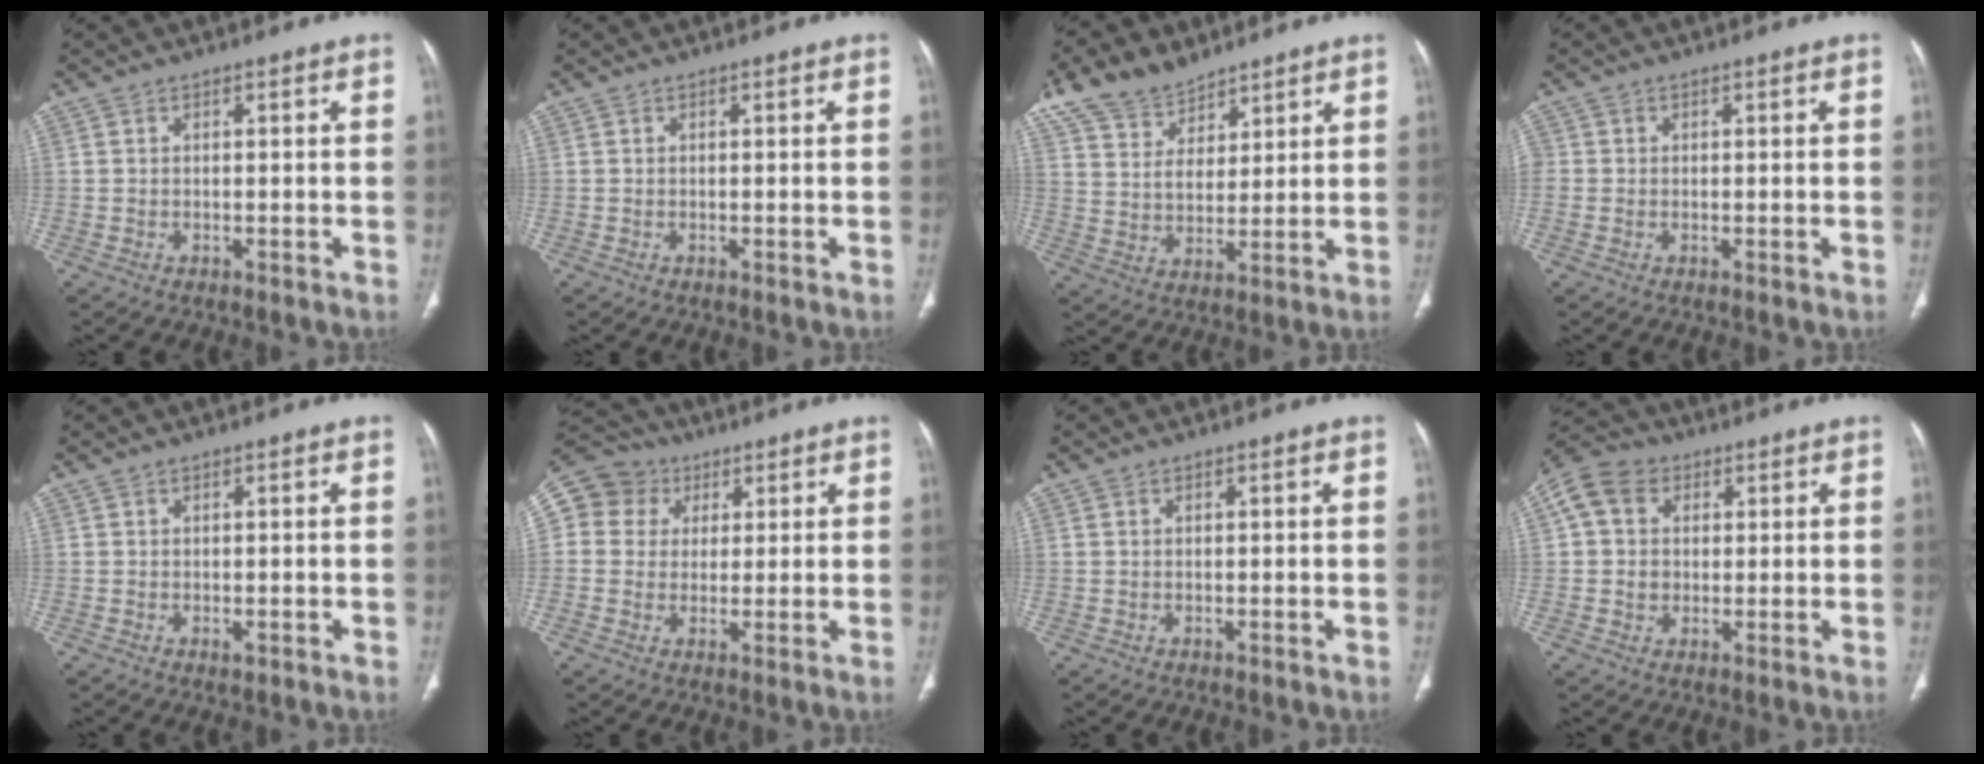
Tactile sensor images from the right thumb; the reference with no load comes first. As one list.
[{"total": 0.0}, {"total": 10.9, "force": [8.2, 6.1, 3.9], "torque": [-0.051, -0.024, 0.161]}, {"total": 1.3, "force": [0.0, 1.2, 0.4], "torque": [-0.002, 0.004, -0.002]}, {"total": 0.7, "force": [-0.1, 0.5, 0.5], "torque": [-0.006, 0.000, 0.001]}, {"total": 12.9, "force": [3.8, 11.8, 3.9], "torque": [-0.079, 0.032, 0.068]}, {"total": 0.0}, {"total": 9.3, "force": [2.4, 7.7, 4.6], "torque": [-0.078, 0.013, 0.036]}]